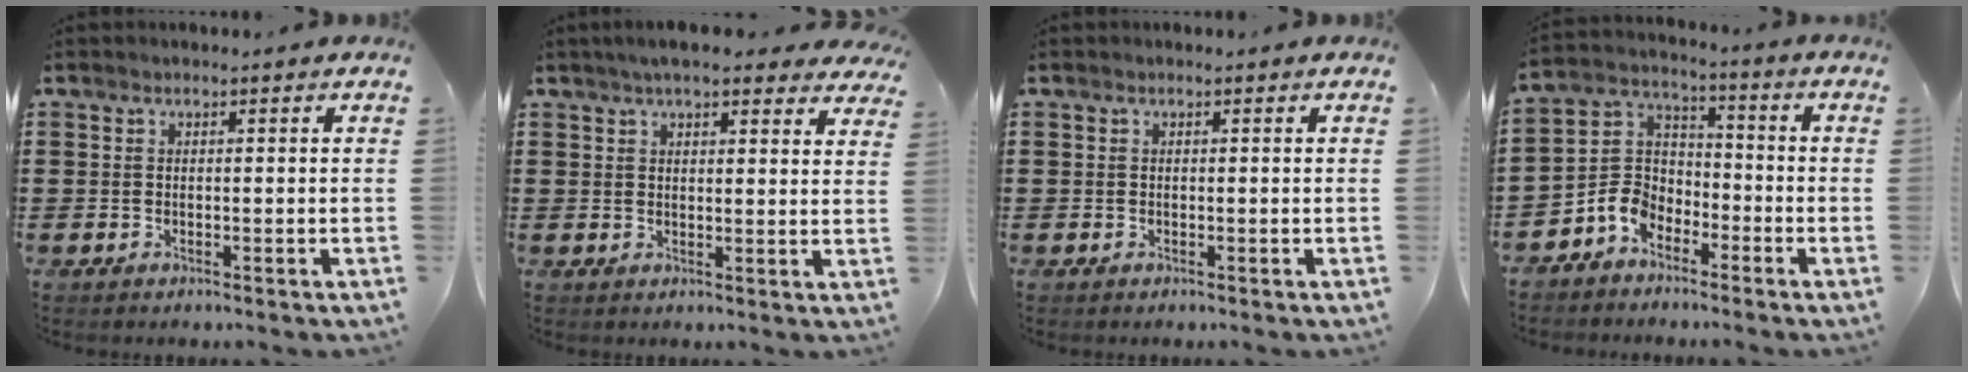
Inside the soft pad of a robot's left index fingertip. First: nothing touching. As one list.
[{"total": 5.2, "force": [4.4, 1.2, 2.5], "torque": [-0.051, -0.002, 0.078]}, {"total": 0.0}, {"total": 6.1, "force": [-4.3, 4.0, 1.9], "torque": [-0.066, 0.007, -0.093]}]